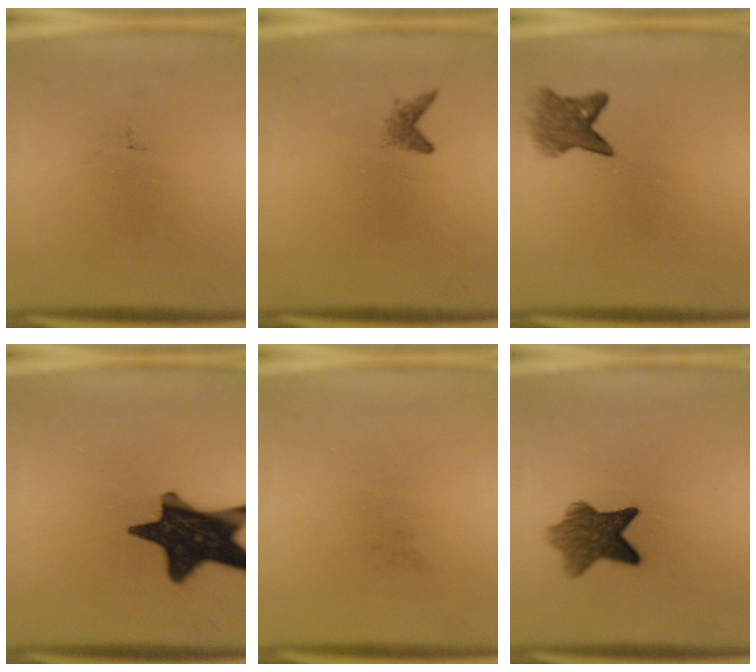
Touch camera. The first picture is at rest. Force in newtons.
{"total": 1.2}
{"total": 4.2}
{"total": 16.7}
{"total": 0.0}
{"total": 7.1}